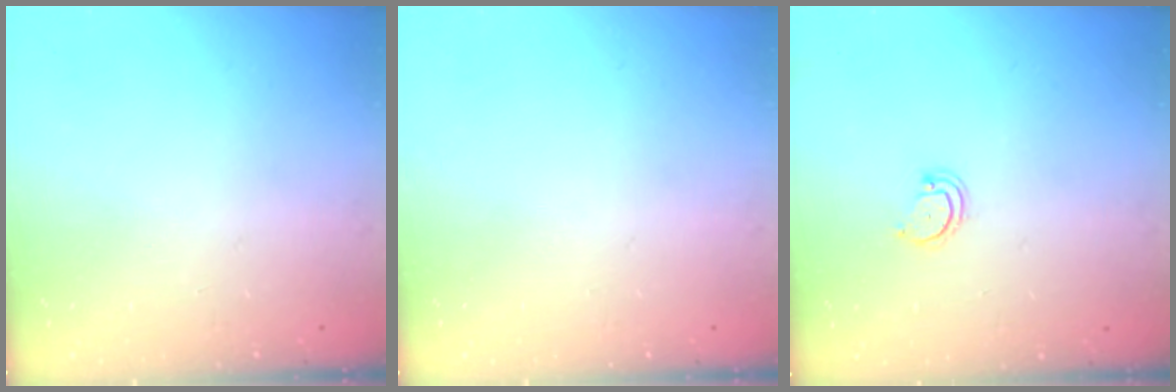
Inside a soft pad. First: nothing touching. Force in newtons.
{"total": 0.0}
{"total": 2.3, "press": 2.3, "slide": 0.2}